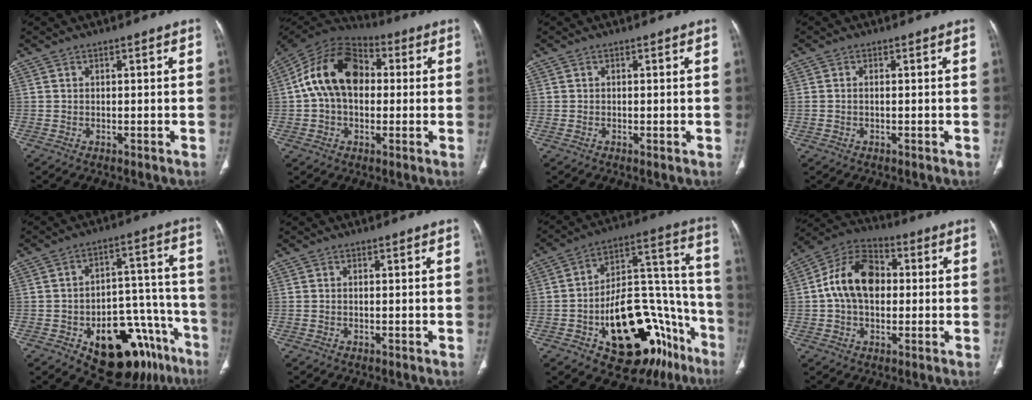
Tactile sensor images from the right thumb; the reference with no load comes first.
{"total": 16.5, "force": [1.7, 11.2, 11.9], "torque": [-0.198, 0.034, 0.018]}
{"total": 0.6, "force": [-0.1, 0.2, 0.6], "torque": [-0.013, -0.003, -0.003]}
{"total": 0.8, "force": [-0.1, 0.3, 0.7], "torque": [-0.018, 0.003, 0.000]}
{"total": 21.7, "force": [-11.7, 11.8, 14.0], "torque": [-0.107, 0.095, -0.155]}
{"total": 0.0}
{"total": 29.2, "force": [-13.1, 15.3, 21.1], "torque": [-0.229, 0.101, -0.180]}
{"total": 13.8, "force": [0.9, 9.4, 10.0], "torque": [-0.163, 0.027, 0.004]}